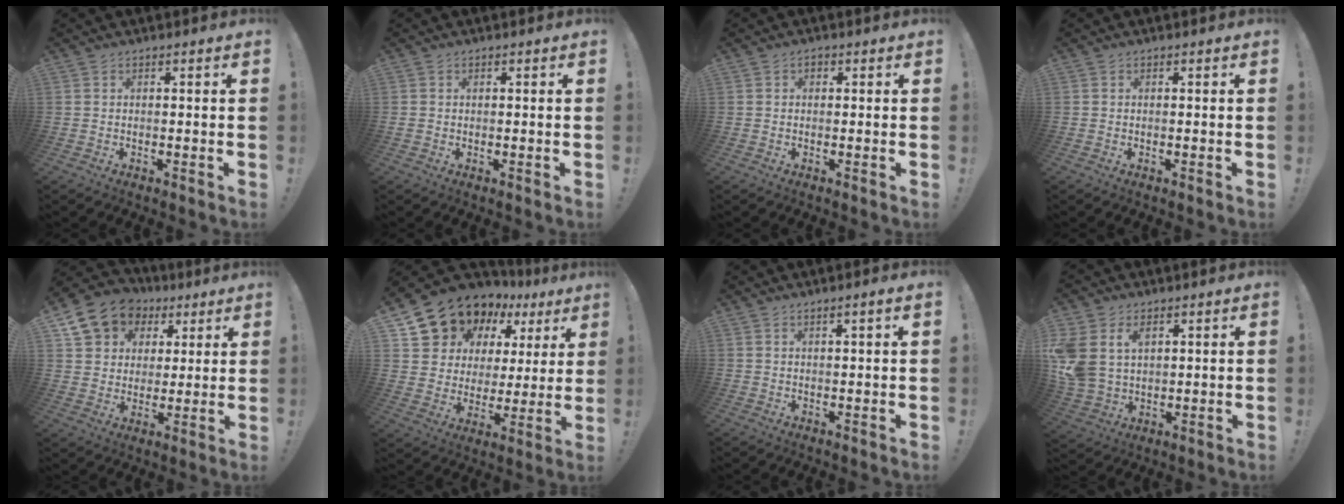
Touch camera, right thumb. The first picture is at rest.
{"total": 0.6, "force": [0.1, 0.6, 0.2], "torque": [-0.012, 0.006, 0.004]}
{"total": 1.0, "force": [0.0, 0.8, 0.6], "torque": [-0.006, 0.003, -0.002]}
{"total": 0.0}
{"total": 11.8, "force": [6.3, 9.3, 3.5], "torque": [-0.055, -0.041, 0.127]}
{"total": 12.3, "force": [9.8, 7.0, 2.5], "torque": [-0.049, -0.084, 0.193]}
{"total": 2.0, "force": [0.9, -0.1, 1.8], "torque": [-0.025, -0.004, 0.012]}
{"total": 10.3, "force": [4.3, 7.7, 5.3], "torque": [-0.114, -0.019, 0.088]}